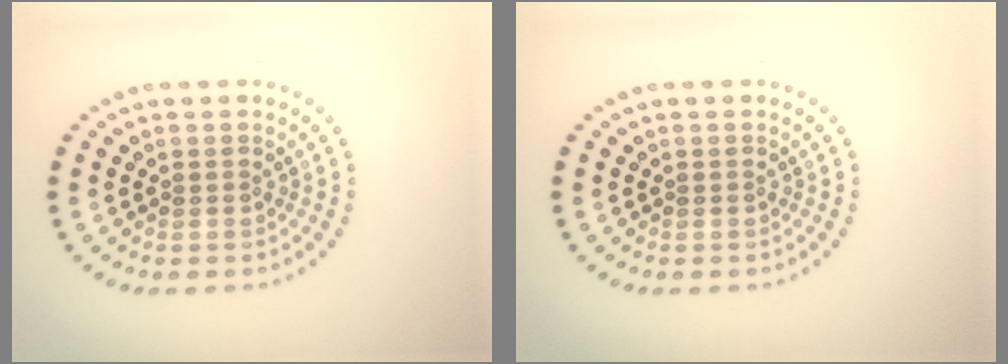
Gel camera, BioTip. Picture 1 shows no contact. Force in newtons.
{"total": 0.0}